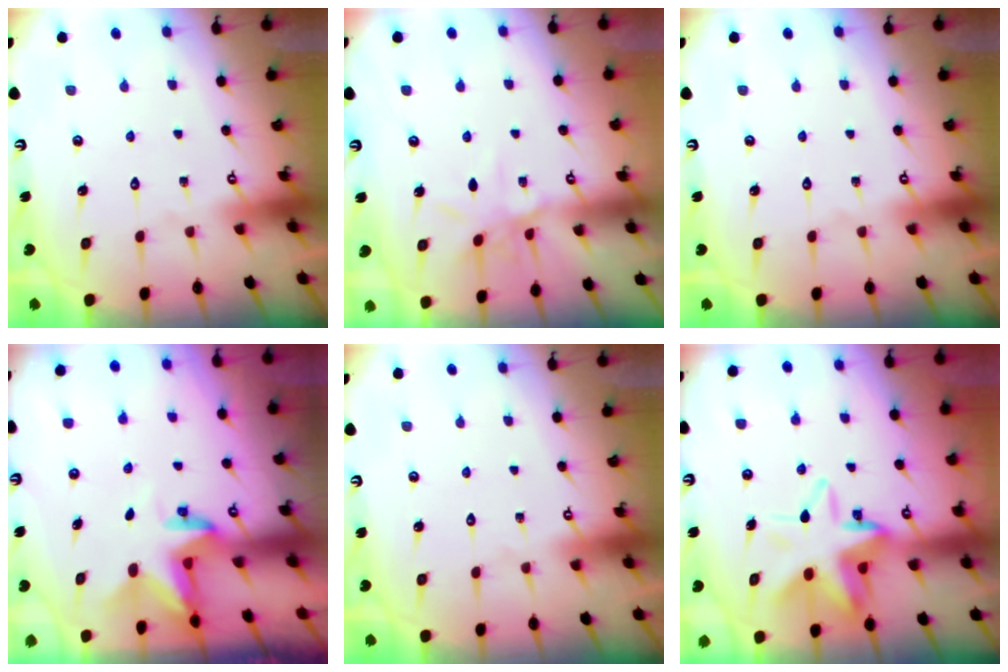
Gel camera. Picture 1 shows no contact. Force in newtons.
{"total": 7.9, "press": 7.9, "slide": 0.5}
{"total": 0.0}
{"total": 2.8, "press": 2.8, "slide": 0.2}
{"total": 0.0}
{"total": 11.6, "press": 11.2, "slide": 3.0}